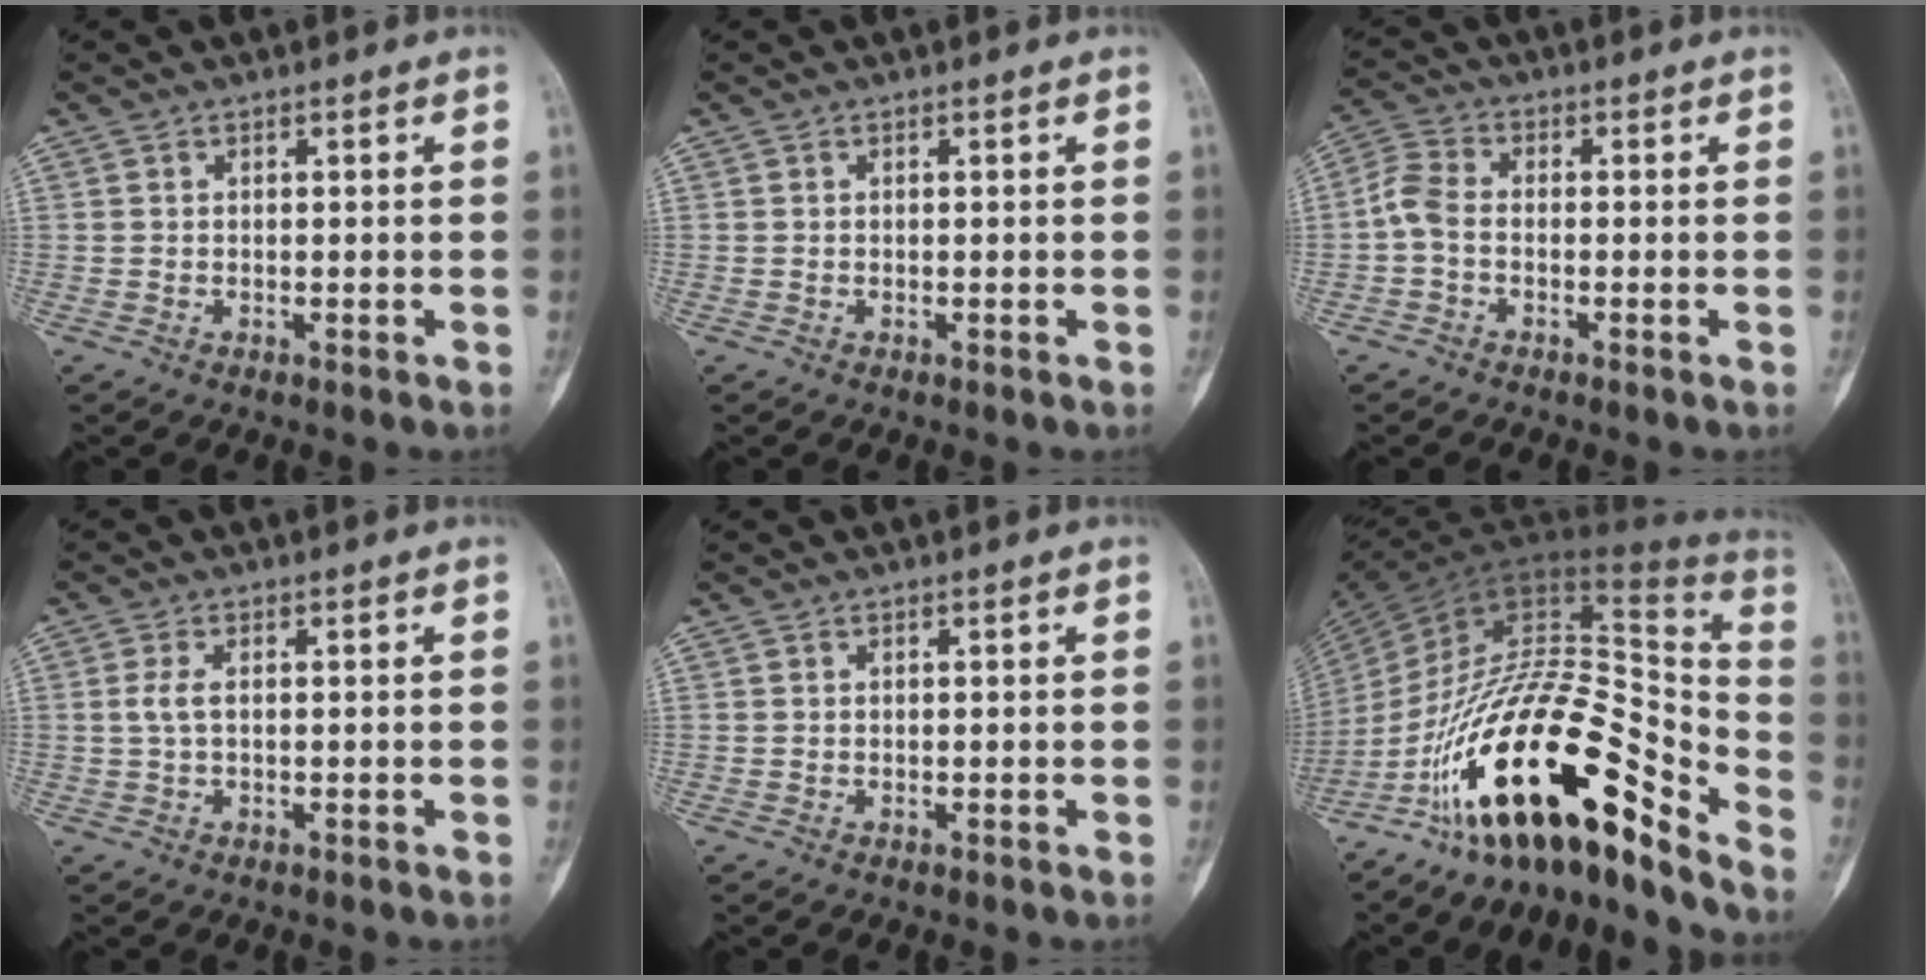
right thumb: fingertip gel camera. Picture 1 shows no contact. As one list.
[{"total": 0.0}, {"total": 4.4, "force": [-1.2, 2.6, 3.4], "torque": [-0.077, 0.015, -0.036]}, {"total": 2.1, "force": [0.2, 0.9, 1.9], "torque": [-0.047, 0.003, 0.004]}, {"total": 0.0}, {"total": 26.8, "force": [-17.0, 8.7, 18.8], "torque": [-0.272, 0.113, -0.284]}]